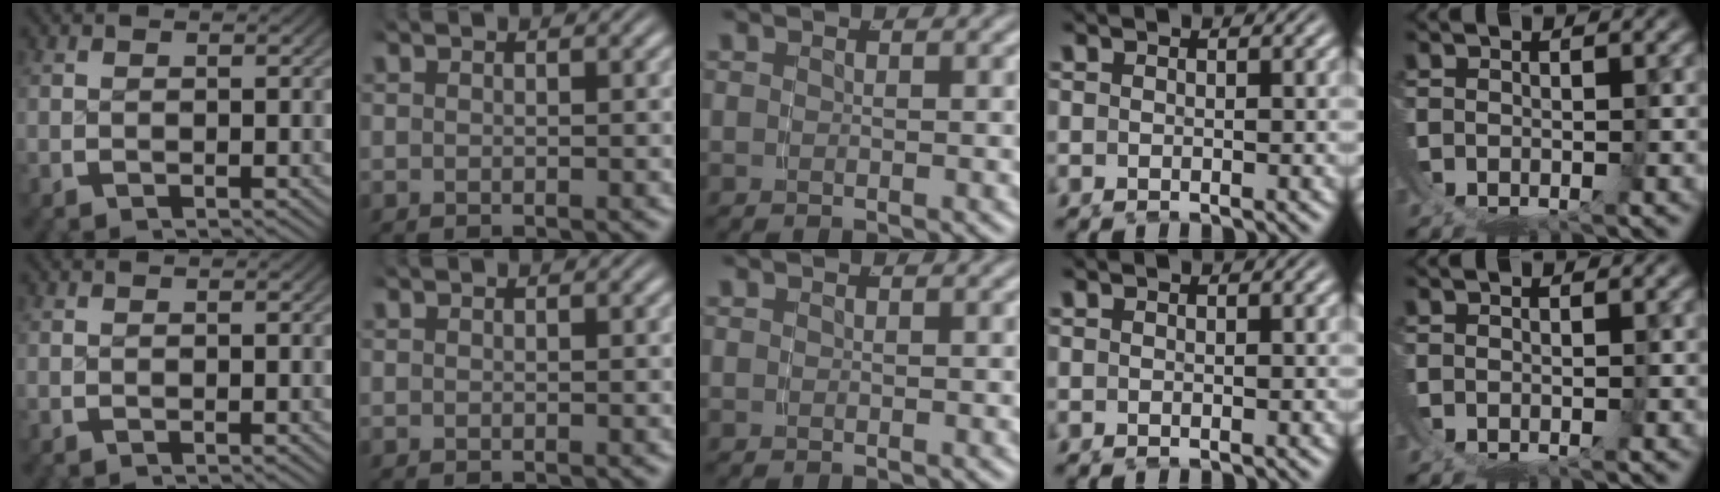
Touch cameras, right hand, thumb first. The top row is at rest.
{}